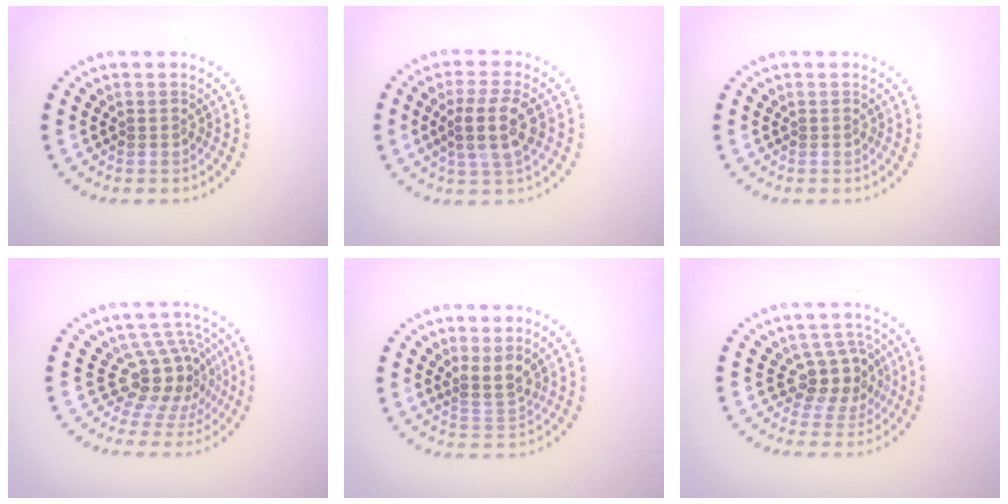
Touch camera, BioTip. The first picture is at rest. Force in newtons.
{"total": 4.3, "press": 3.9, "slide": 1.7}
{"total": 0.0}
{"total": 4.8, "press": 3.6, "slide": 3.2}
{"total": 1.9, "press": 1.5, "slide": 1.3}
{"total": 3.3, "press": 3.0, "slide": 1.5}